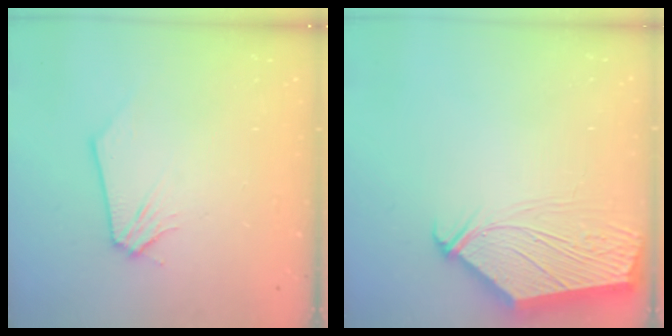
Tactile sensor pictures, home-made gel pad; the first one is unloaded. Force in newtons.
{"total": 9.7, "press": 9.5, "slide": 1.8}